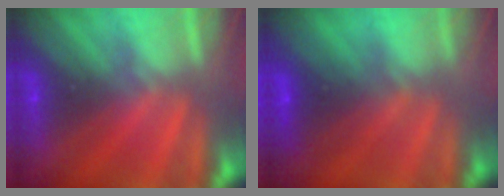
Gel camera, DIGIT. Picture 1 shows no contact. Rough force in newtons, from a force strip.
{"total": 8.6}